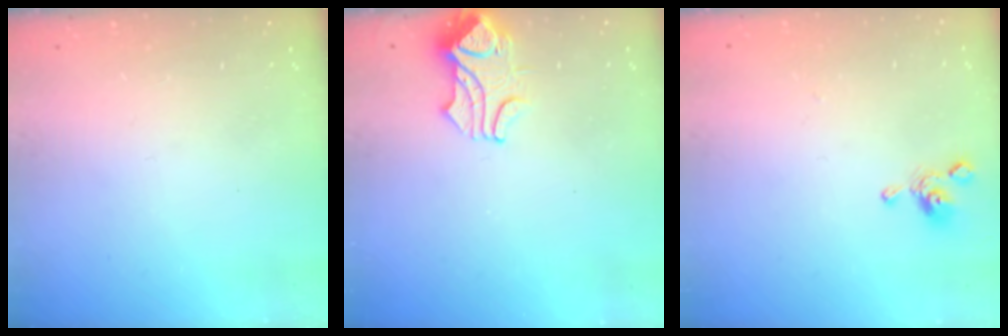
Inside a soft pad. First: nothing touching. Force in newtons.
{"total": 1.5, "press": 1.5, "slide": 0.5}
{"total": 2.8, "press": 2.8, "slide": 0.4}